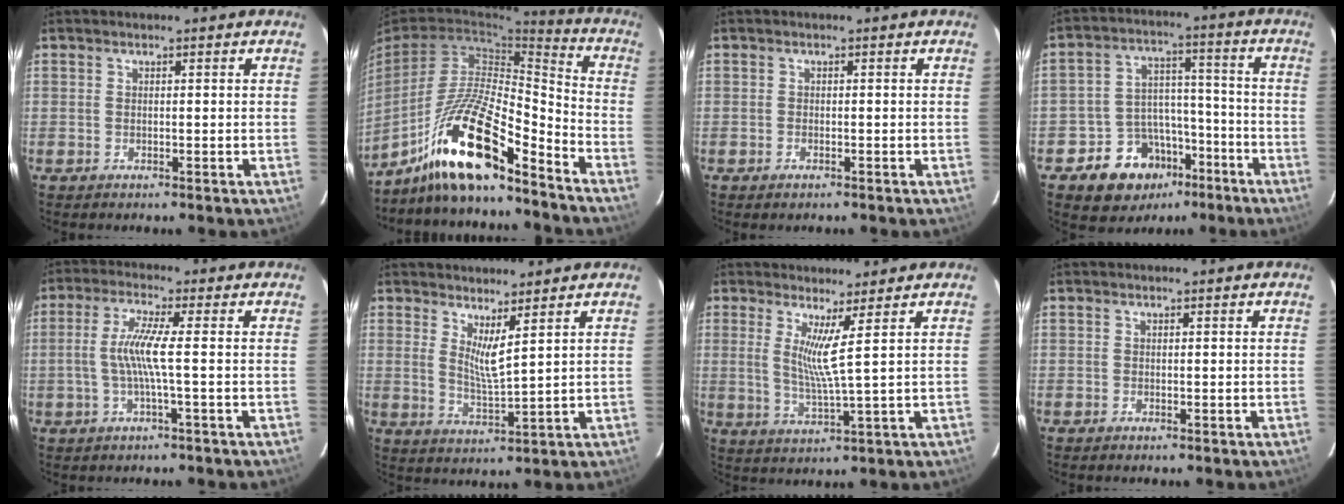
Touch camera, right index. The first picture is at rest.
{"total": 16.9, "force": [-12.1, 3.3, 11.3], "torque": [-0.226, -0.008, -0.231]}
{"total": 0.8, "force": [-0.5, 0.5, 0.4], "torque": [-0.007, -0.001, -0.010]}
{"total": 12.2, "force": [-7.5, 8.8, 3.8], "torque": [-0.079, 0.041, -0.103]}
{"total": 6.3, "force": [-0.9, -0.6, 6.2], "torque": [-0.135, 0.000, -0.014]}
{"total": 4.9, "force": [3.2, 0.0, 3.6], "torque": [-0.066, -0.018, 0.054]}
{"total": 5.3, "force": [2.3, -1.1, 4.6], "torque": [-0.085, -0.021, 0.037]}
{"total": 0.0}